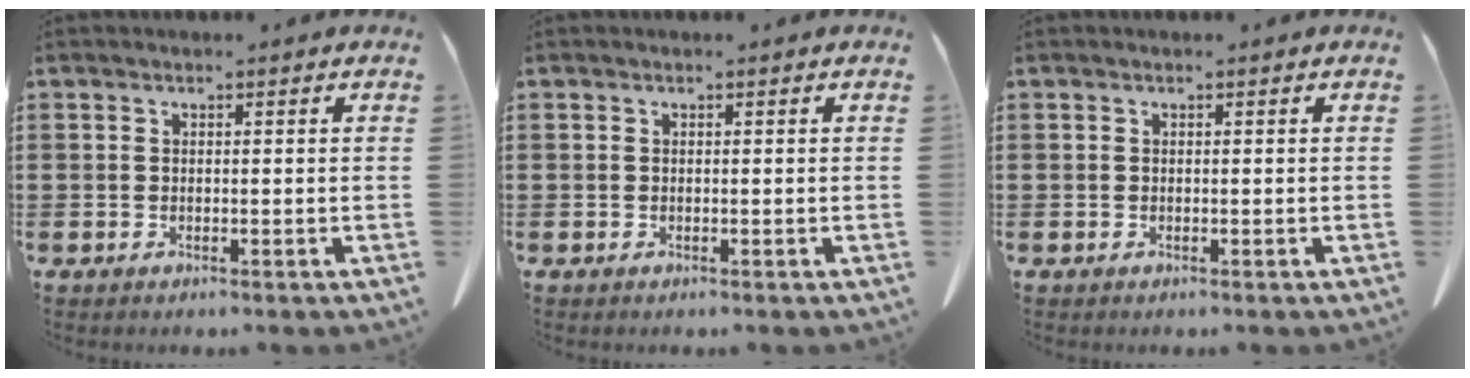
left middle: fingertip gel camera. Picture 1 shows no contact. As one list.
[{"total": 0.0}, {"total": 0.0}]